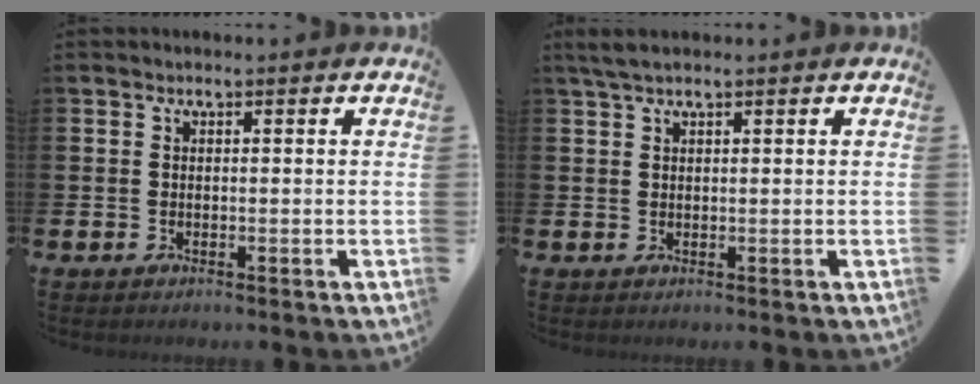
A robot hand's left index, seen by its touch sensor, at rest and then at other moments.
{"total": 3.1, "force": [2.2, 0.5, 2.1], "torque": [-0.049, 0.003, 0.041]}